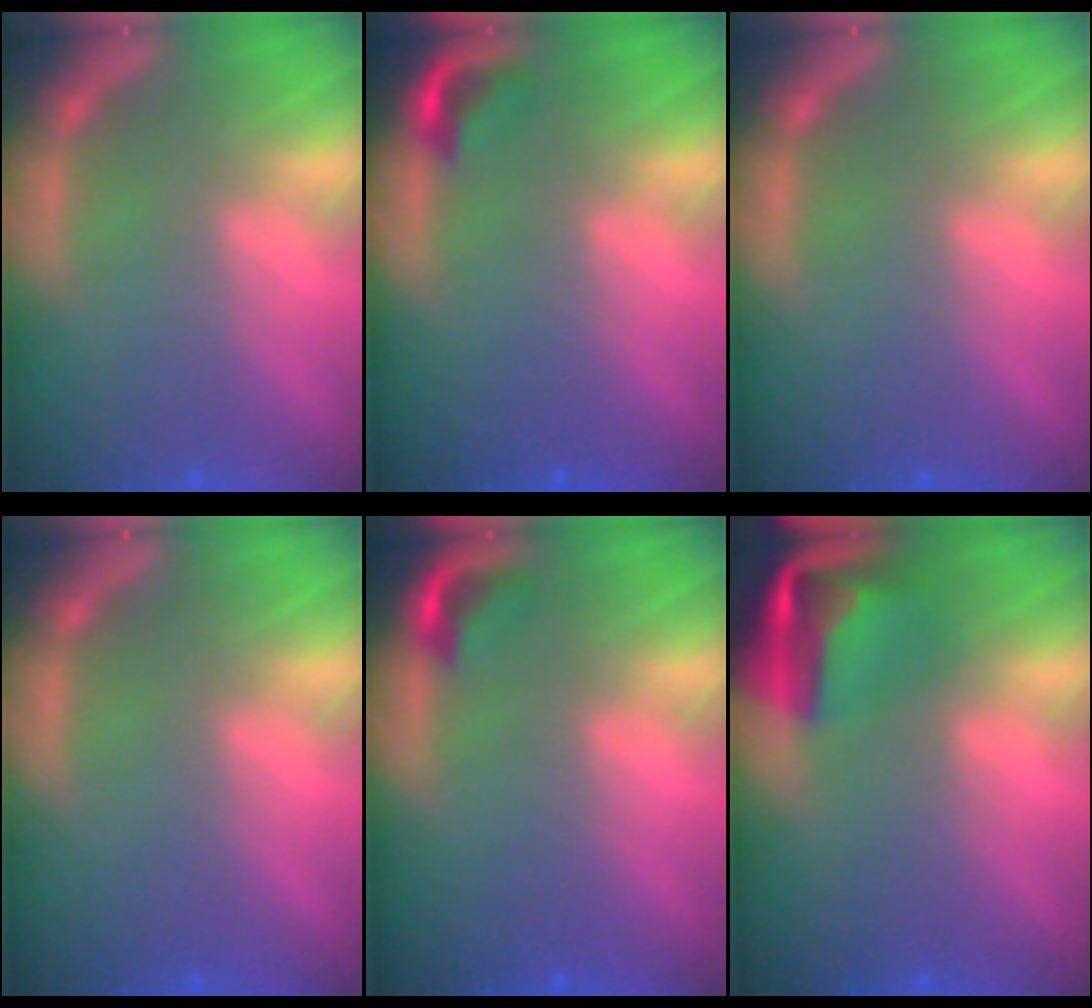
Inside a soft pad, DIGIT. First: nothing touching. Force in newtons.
{"total": 1.9}
{"total": 0.0}
{"total": 0.0}
{"total": 1.9}
{"total": 6.9}